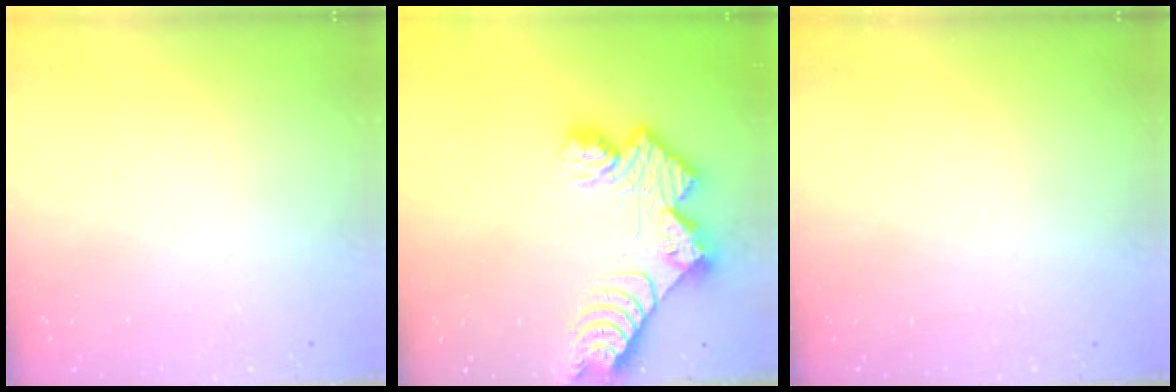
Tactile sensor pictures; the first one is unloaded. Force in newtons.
{"total": 11.5, "press": 11.4, "slide": 1.0}
{"total": 0.0}